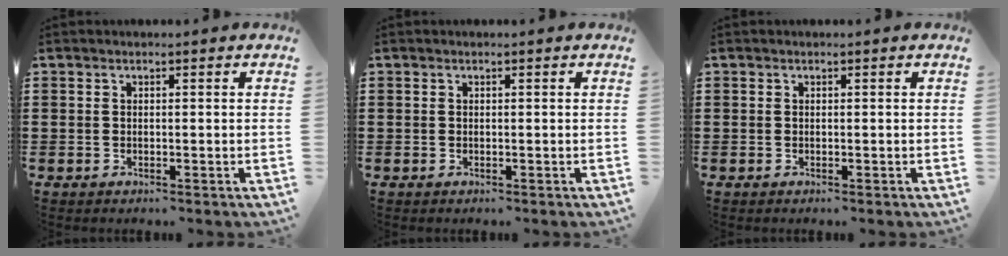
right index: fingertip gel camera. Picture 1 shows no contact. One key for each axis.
{"total": 0.0}
{"total": 0.0}